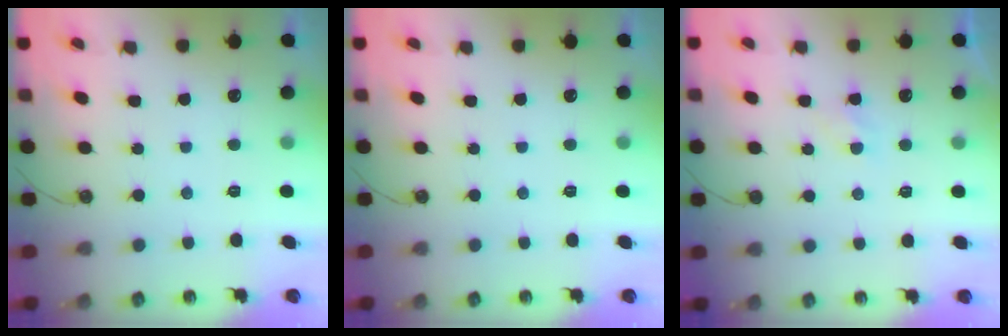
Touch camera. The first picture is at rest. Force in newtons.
{"total": 0.0}
{"total": 2.3, "press": 2.3, "slide": 0.4}